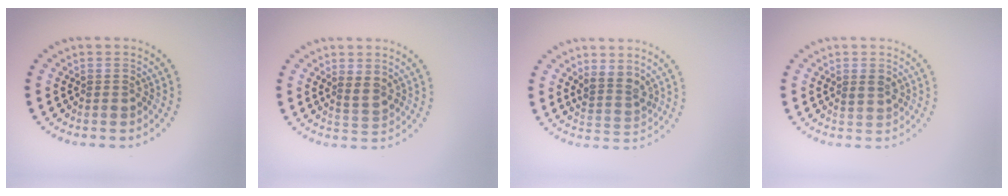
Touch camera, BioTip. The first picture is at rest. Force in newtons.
{"total": 1.7, "press": 1.5, "slide": 0.9}
{"total": 2.4, "press": 1.9, "slide": 1.5}
{"total": 1.3, "press": 1.2, "slide": 0.4}